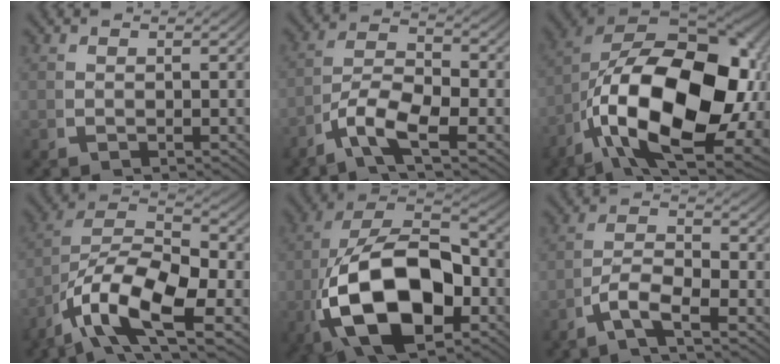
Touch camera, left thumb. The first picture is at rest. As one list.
[{"total": 7.0, "force": [-1.4, 3.6, 5.8], "torque": [-0.119, -0.024, -0.026]}, {"total": 25.5, "force": [-1.8, 15.2, 20.4], "torque": [-0.391, -0.088, 0.014]}, {"total": 14.7, "force": [-1.6, 9.4, 11.1], "torque": [-0.235, -0.037, -0.024]}, {"total": 19.8, "force": [-2.2, 12.6, 15.1], "torque": [-0.325, -0.073, -0.001]}, {"total": 5.0, "force": [-1.4, 2.6, 4.0], "torque": [-0.089, -0.016, -0.028]}]